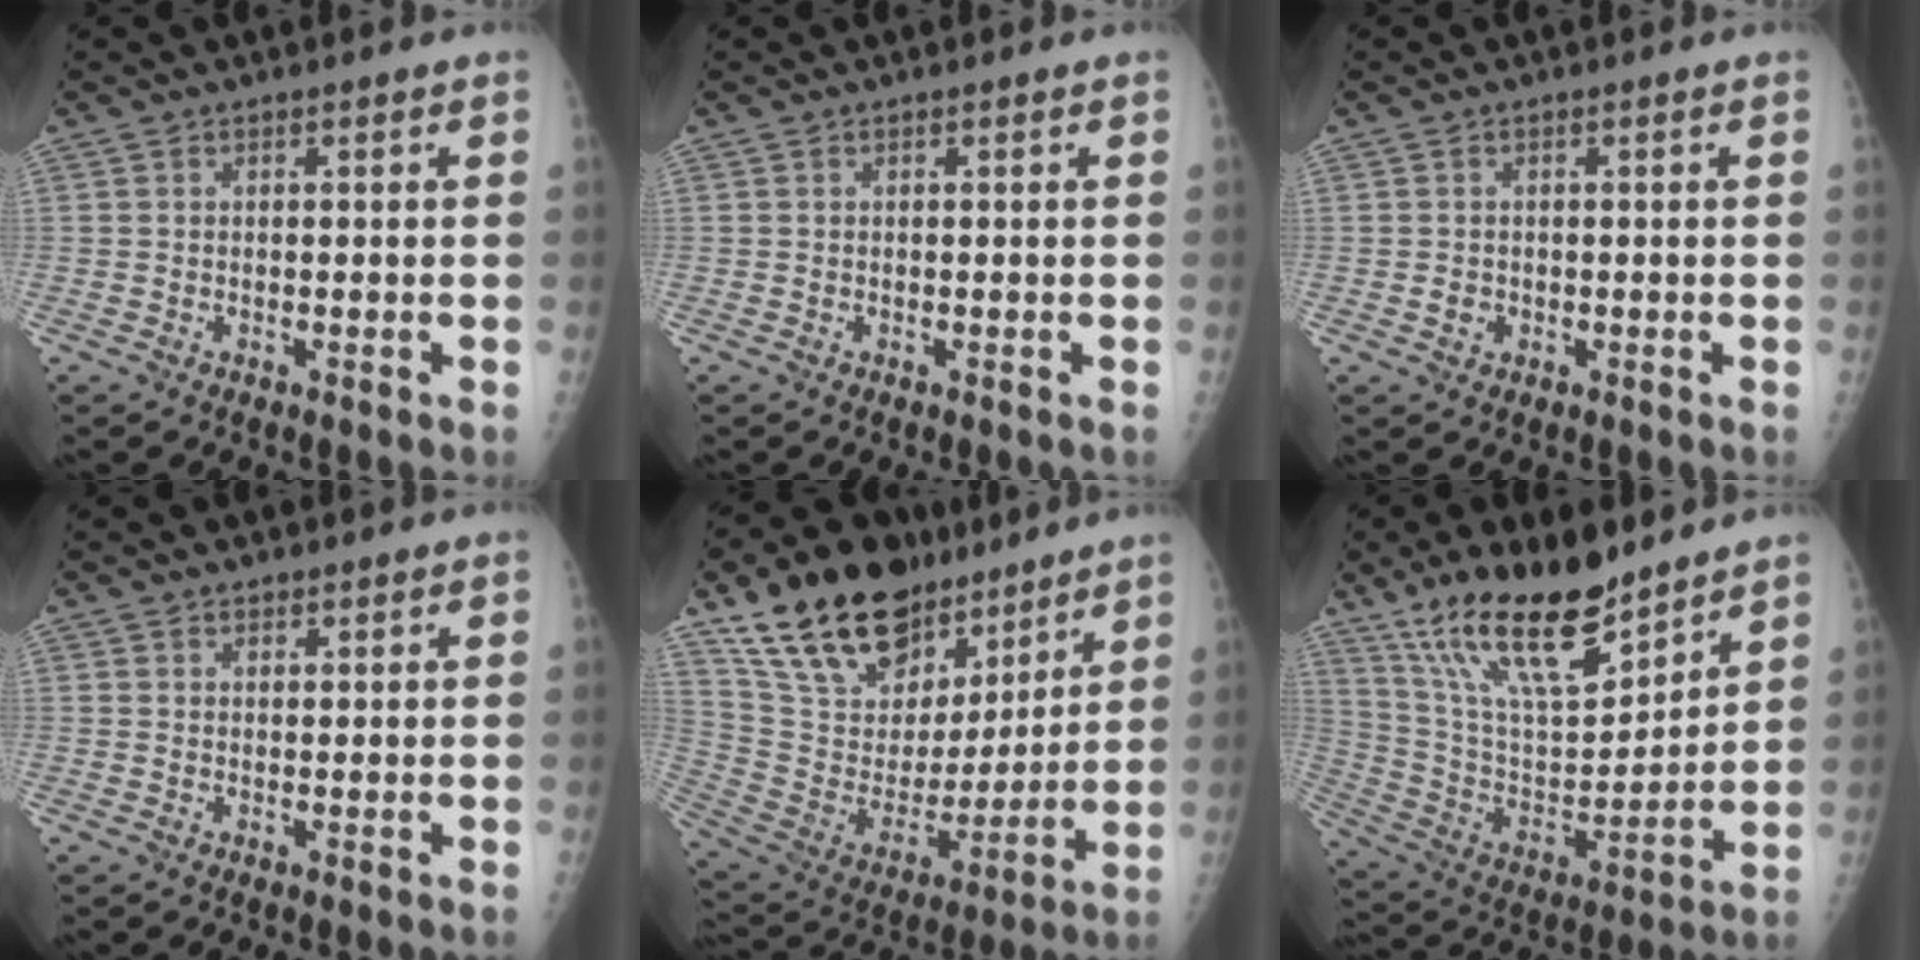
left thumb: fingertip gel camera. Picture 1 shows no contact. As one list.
[{"total": 0.0}, {"total": 1.6, "force": [-0.2, 1.4, 0.6], "torque": [-0.005, 0.003, 0.001]}, {"total": 1.1, "force": [0.9, 0.7, 0.2], "torque": [0.009, -0.005, 0.011]}, {"total": 25.6, "force": [17.5, 13.5, 13.0], "torque": [-0.196, -0.050, 0.309]}, {"total": 21.6, "force": [15.3, 7.6, 13.2], "torque": [-0.200, -0.073, 0.282]}]